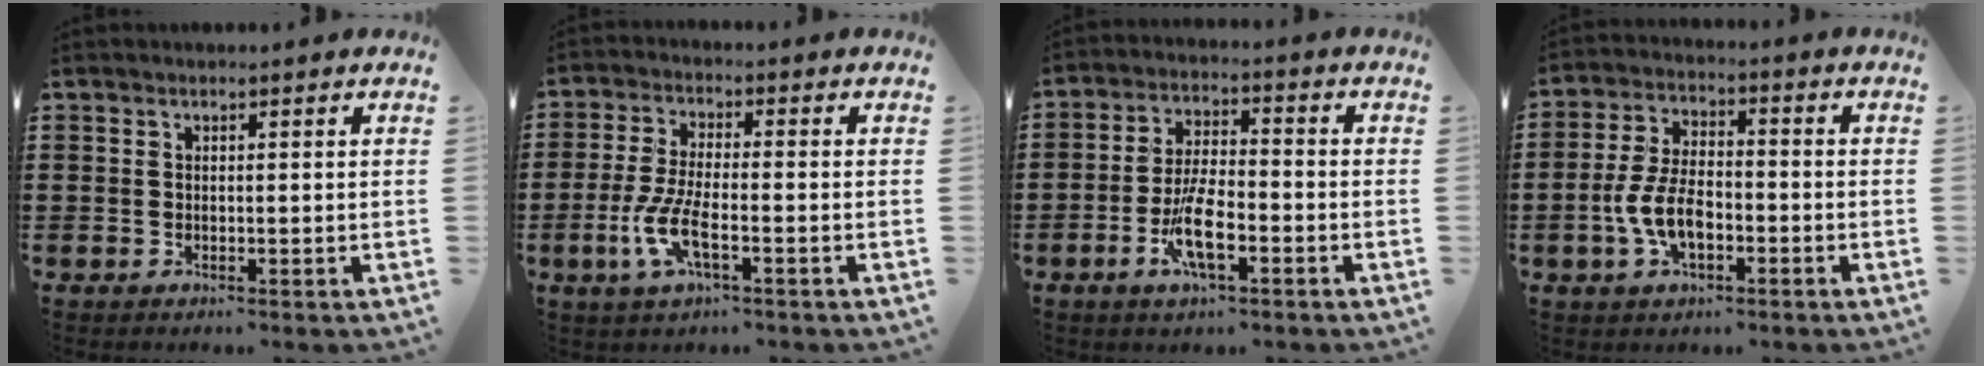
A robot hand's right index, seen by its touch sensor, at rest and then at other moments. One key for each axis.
{"total": 6.6, "fx": -2.8, "fy": 1.8, "fz": 5.8, "tx": -0.145, "ty": -0.017, "tz": -0.060}
{"total": 7.9, "fx": -3.2, "fy": 2.7, "fz": 6.8, "tx": -0.149, "ty": -0.009, "tz": -0.063}
{"total": 7.5, "fx": -2.5, "fy": 3.7, "fz": 6.1, "tx": -0.143, "ty": -0.001, "tz": -0.053}